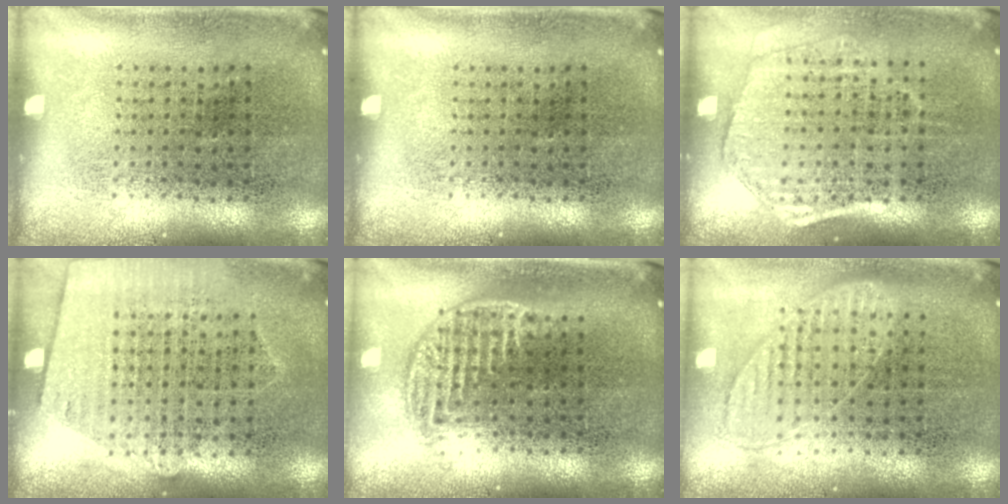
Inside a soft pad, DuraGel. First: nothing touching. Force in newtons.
{"total": 0.0}
{"total": 1.5, "press": 1.4, "slide": 0.6}
{"total": 1.3, "press": 1.1, "slide": 0.6}
{"total": 1.1, "press": 1.0, "slide": 0.5}
{"total": 0.9, "press": 0.9, "slide": 0.2}